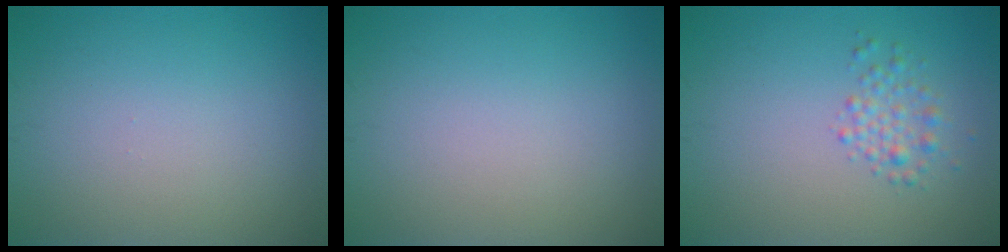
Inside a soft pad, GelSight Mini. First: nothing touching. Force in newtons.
{"total": 0.0}
{"total": 1.9, "press": 1.9, "slide": 0.0}